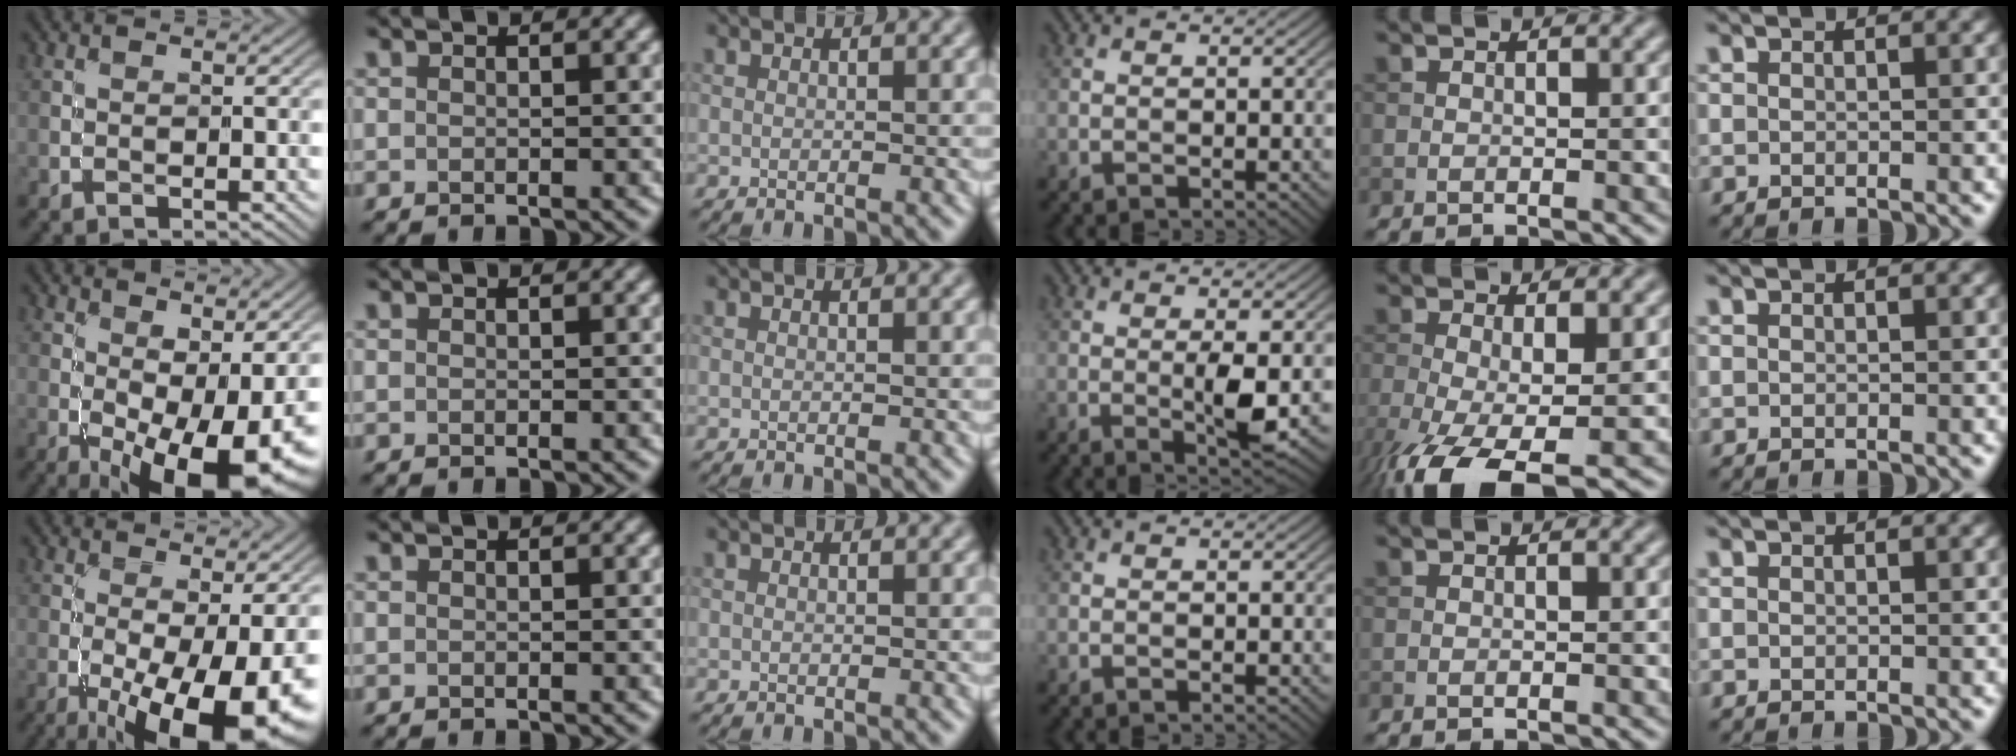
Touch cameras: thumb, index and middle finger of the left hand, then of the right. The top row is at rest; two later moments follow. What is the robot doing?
{"motion": "screw", "object": "medicine bottle"}